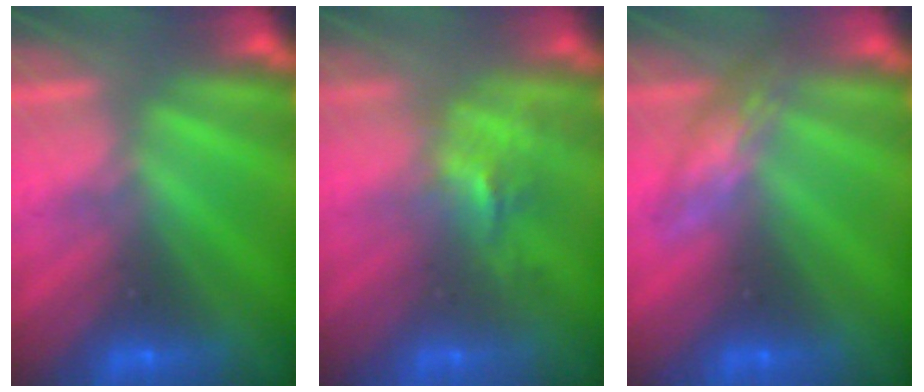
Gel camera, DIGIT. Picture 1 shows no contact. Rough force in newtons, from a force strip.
{"total": 2.5}
{"total": 2.5}